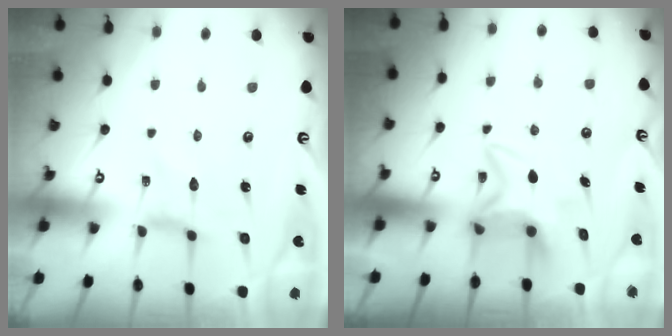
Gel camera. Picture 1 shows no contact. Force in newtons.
{"total": 5.5, "press": 5.5, "slide": 0.3}